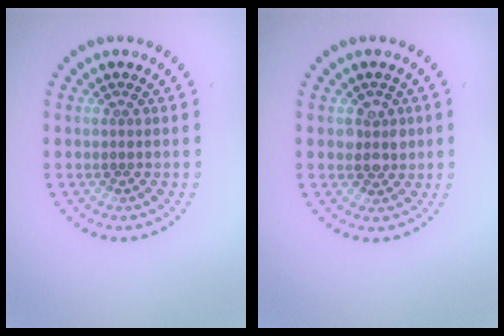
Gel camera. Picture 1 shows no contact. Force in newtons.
{"total": 2.3, "press": 2.1, "slide": 0.9}